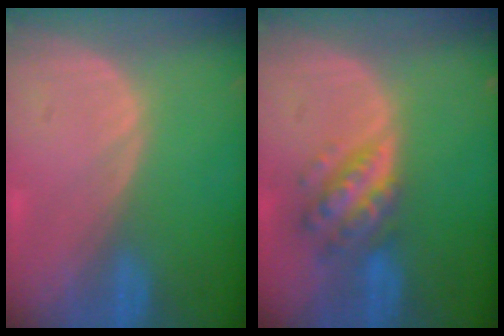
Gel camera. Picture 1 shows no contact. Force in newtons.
{"total": 6.3, "press": 5.7, "slide": 2.7}